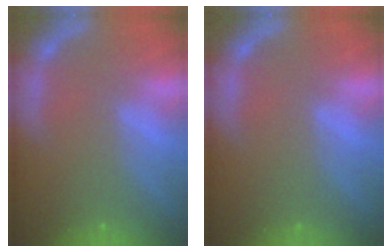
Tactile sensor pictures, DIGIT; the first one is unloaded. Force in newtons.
{"total": 0.0}